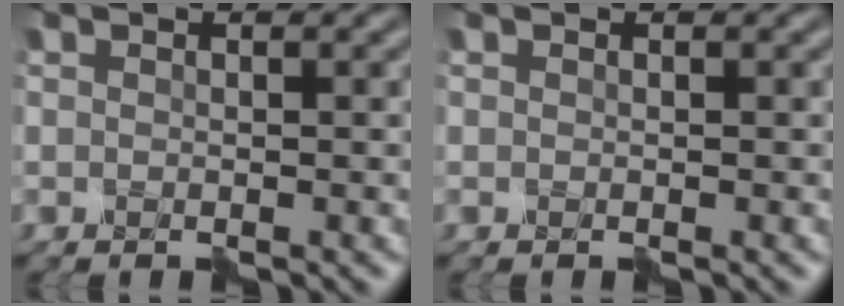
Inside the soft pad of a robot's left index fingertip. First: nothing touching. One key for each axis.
{"total": 0.0}